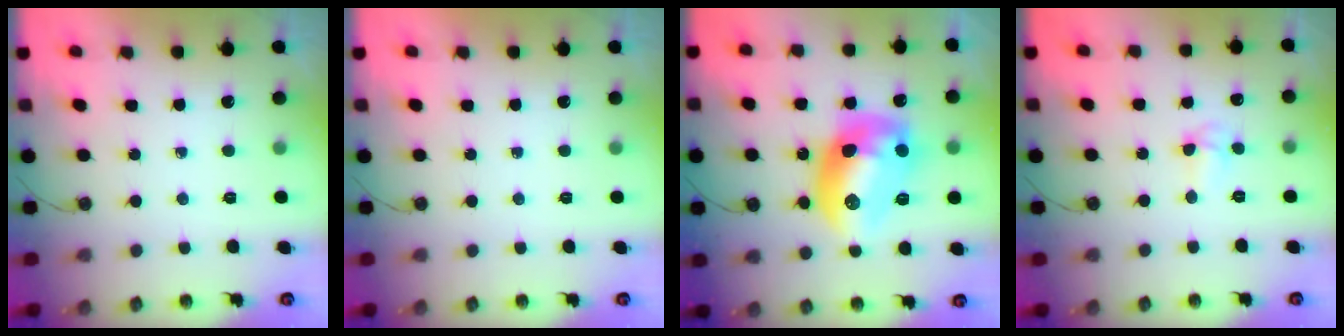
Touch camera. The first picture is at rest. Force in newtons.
{"total": 0.0}
{"total": 16.3, "press": 16.2, "slide": 1.5}
{"total": 5.0, "press": 3.3, "slide": 3.7}